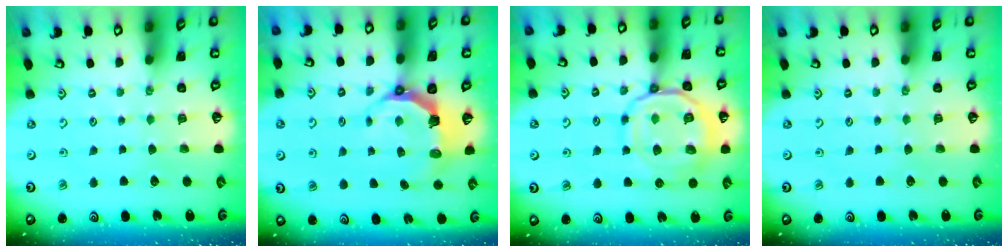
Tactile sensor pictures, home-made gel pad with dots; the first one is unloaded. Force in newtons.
{"total": 7.0, "press": 5.3, "slide": 4.5}
{"total": 15.3, "press": 15.3, "slide": 1.4}
{"total": 0.0}